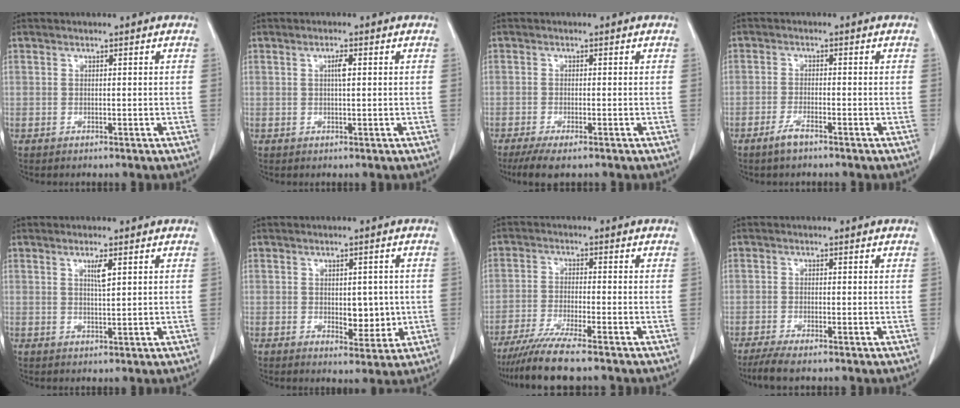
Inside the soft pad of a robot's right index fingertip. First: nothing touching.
{"total": 1.7, "force": [0.4, 0.2, 1.6], "torque": [-0.029, 0.003, 0.005]}
{"total": 4.8, "force": [-3.4, 0.9, 3.2], "torque": [-0.054, -0.011, -0.054]}
{"total": 2.8, "force": [-2.1, 0.4, 1.8], "torque": [-0.042, -0.002, -0.041]}
{"total": 2.3, "force": [1.0, 0.1, 2.0], "torque": [-0.040, -0.003, 0.019]}
{"total": 4.9, "force": [-0.1, 2.6, 4.1], "torque": [-0.048, -0.006, 0.007]}
{"total": 8.2, "force": [-6.7, -0.6, 4.6], "torque": [-0.071, -0.025, -0.114]}
{"total": 3.8, "force": [-2.9, 0.4, 2.4], "torque": [-0.041, -0.008, -0.051]}